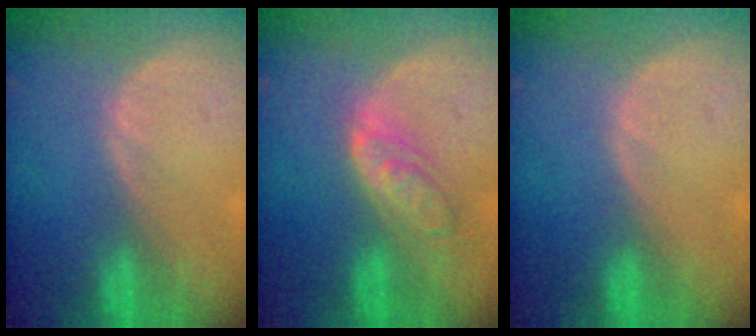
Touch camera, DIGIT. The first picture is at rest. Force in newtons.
{"total": 6.3, "press": 5.6, "slide": 2.9}
{"total": 0.0}